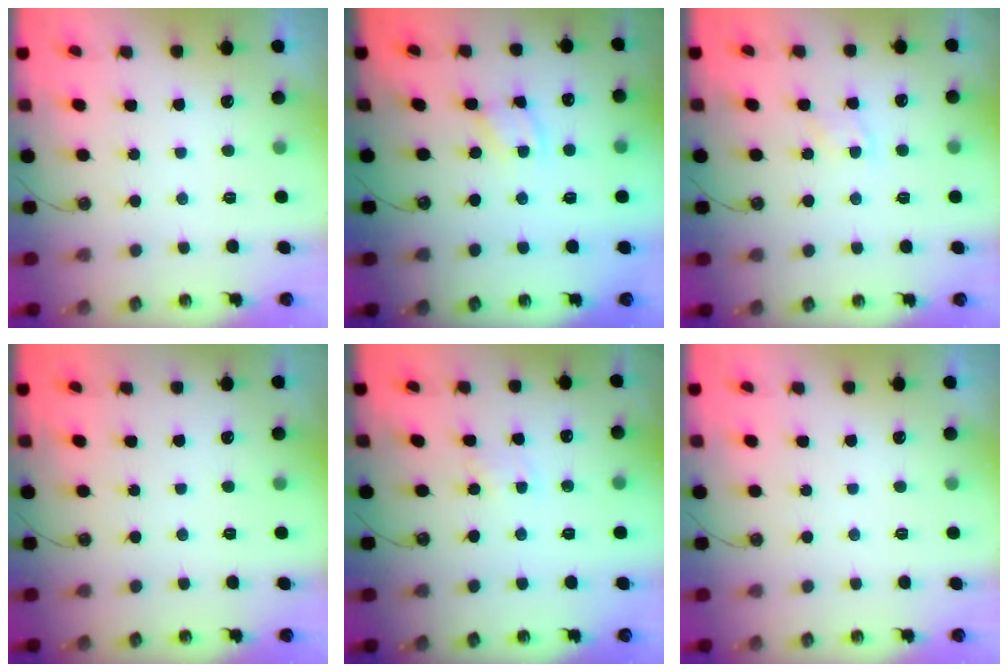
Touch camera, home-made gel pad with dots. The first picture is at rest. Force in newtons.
{"total": 2.5, "press": 2.5, "slide": 0.1}
{"total": 6.0, "press": 6.0, "slide": 0.7}
{"total": 0.0}
{"total": 2.0, "press": 2.0, "slide": 0.3}
{"total": 0.0}